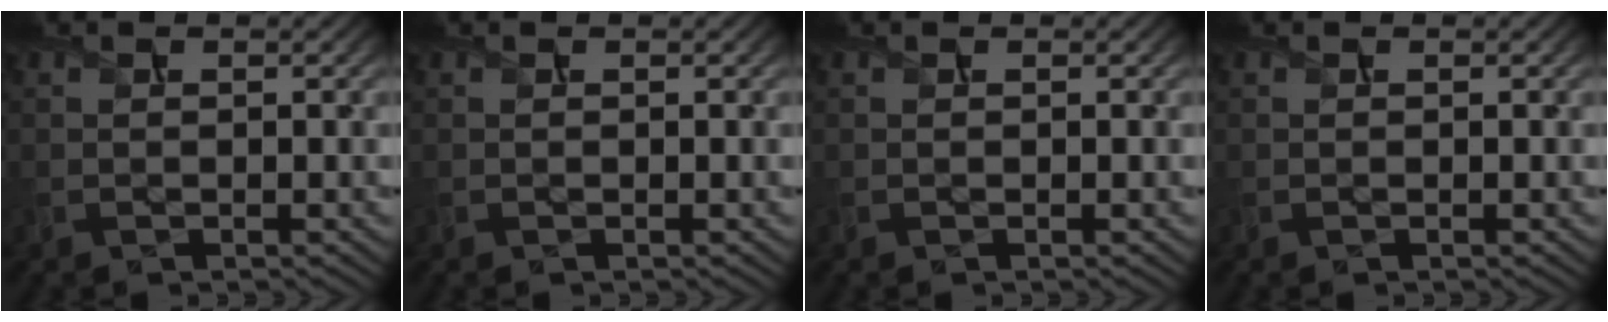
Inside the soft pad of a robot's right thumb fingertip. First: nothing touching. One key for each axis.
{"total": 0.0}
{"total": 0.0}
{"total": 0.0}